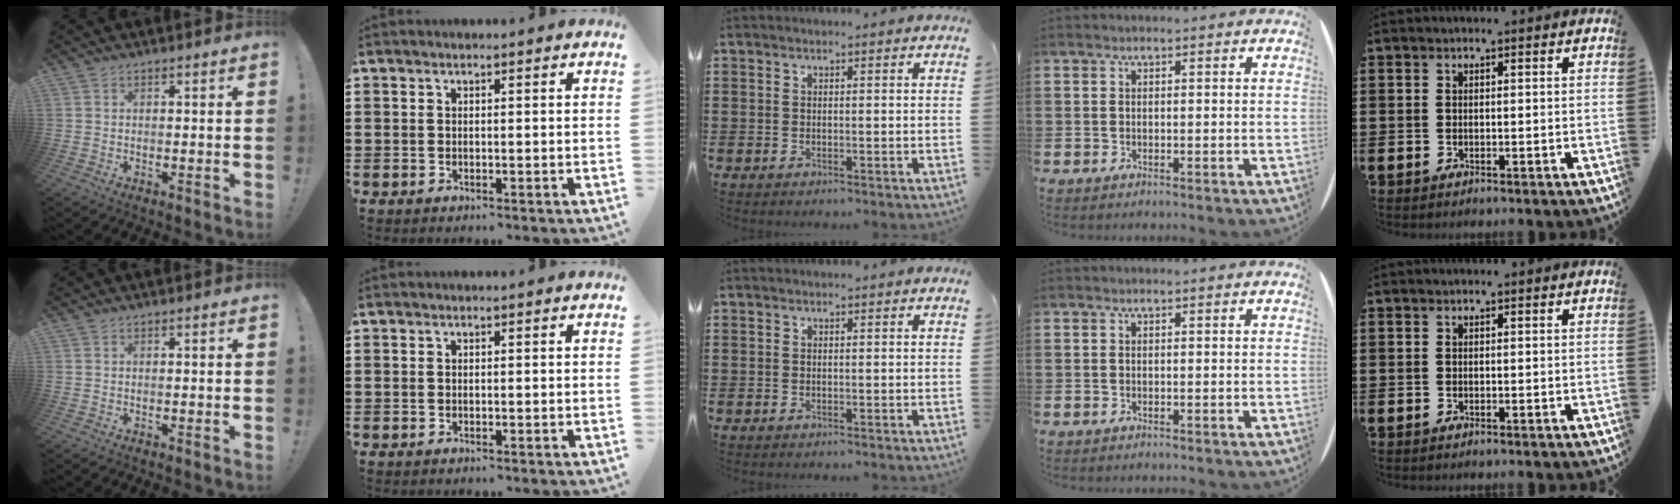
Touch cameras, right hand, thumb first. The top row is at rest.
{}